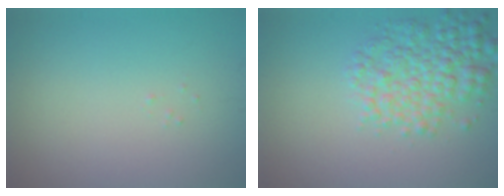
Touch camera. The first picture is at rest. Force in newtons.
{"total": 5.0, "press": 5.0, "slide": 0.1}